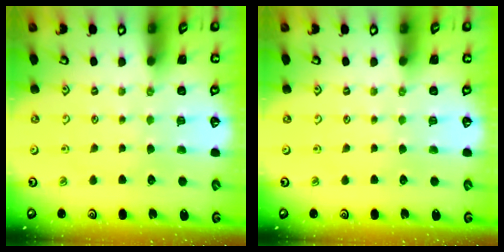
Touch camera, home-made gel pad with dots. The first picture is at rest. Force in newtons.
{"total": 0.0}